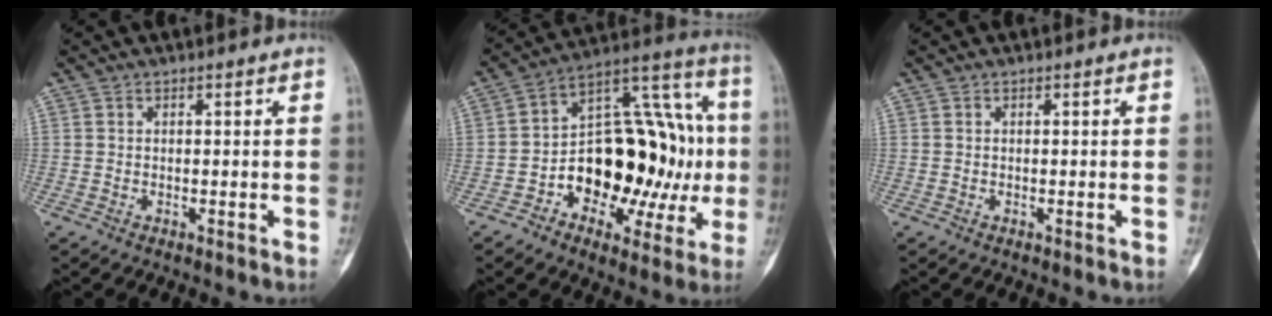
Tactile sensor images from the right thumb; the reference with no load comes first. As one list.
[{"total": 25.4, "force": [-2.8, 15.1, 20.2], "torque": [-0.247, 0.053, -0.033]}, {"total": 0.0}]